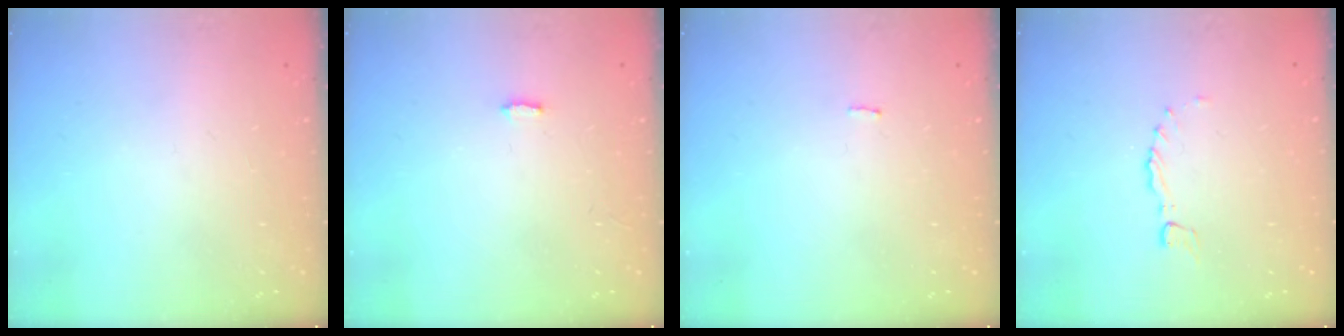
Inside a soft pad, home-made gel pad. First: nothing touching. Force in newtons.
{"total": 4.7, "press": 4.7, "slide": 0.4}
{"total": 1.4, "press": 1.3, "slide": 0.1}
{"total": 0.0}